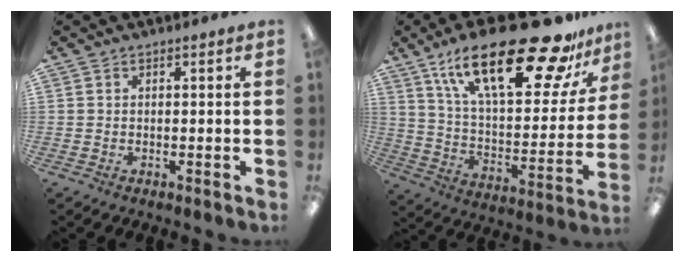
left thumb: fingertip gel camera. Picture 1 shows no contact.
{"total": 29.5, "force": [18.7, 10.3, 20.4], "torque": [-0.330, -0.106, 0.311]}